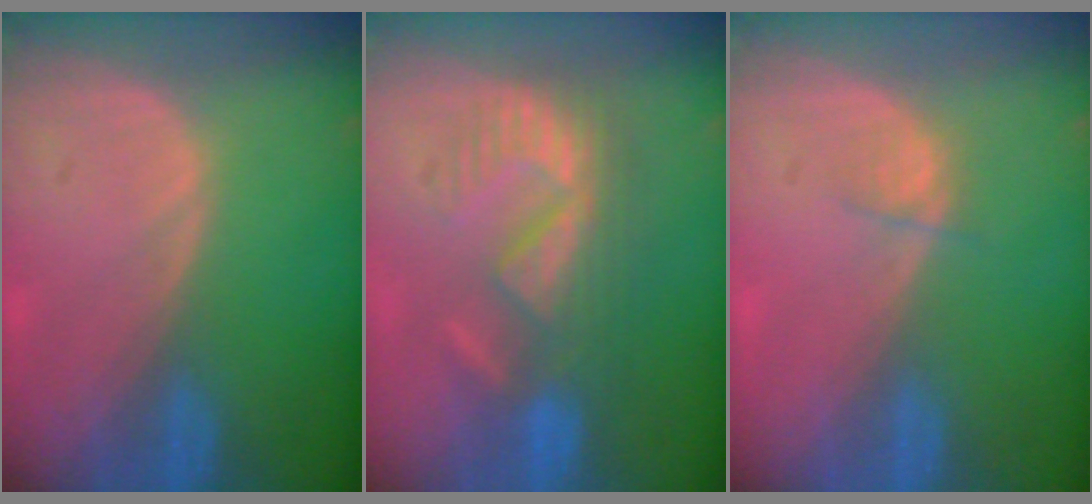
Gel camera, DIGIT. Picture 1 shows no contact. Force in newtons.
{"total": 8.9, "press": 8.1, "slide": 3.6}
{"total": 1.4, "press": 1.3, "slide": 0.6}